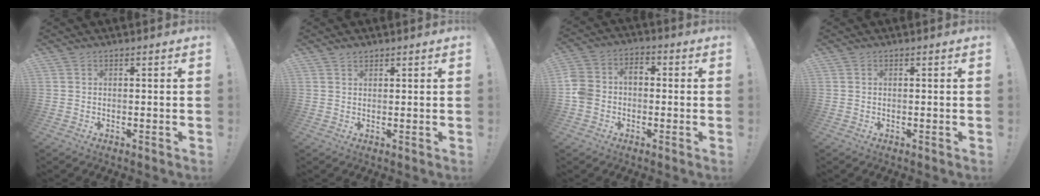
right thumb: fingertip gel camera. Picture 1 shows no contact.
{"total": 1.3, "force": [1.1, 0.6, 0.3], "torque": [-0.004, -0.004, 0.021]}
{"total": 7.5, "force": [-2.3, 6.1, 3.8], "torque": [-0.085, 0.029, -0.040]}
{"total": 0.0}